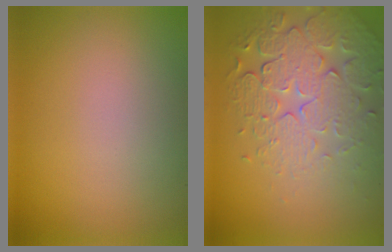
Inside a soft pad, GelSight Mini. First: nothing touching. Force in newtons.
{"total": 6.9, "press": 5.2, "slide": 4.6}